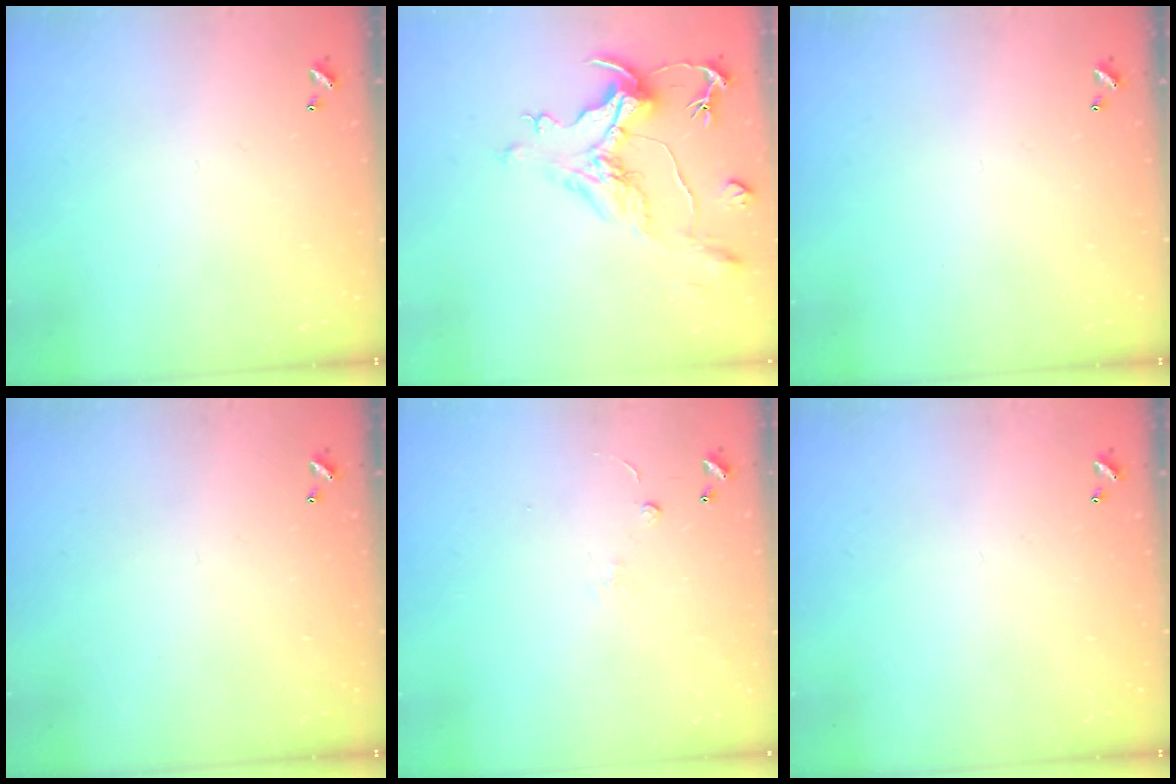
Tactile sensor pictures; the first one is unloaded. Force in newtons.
{"total": 1.6, "press": 0.0, "slide": 1.6}
{"total": 0.0}
{"total": 0.0}
{"total": 1.6, "press": 1.5, "slide": 0.4}
{"total": 0.0}